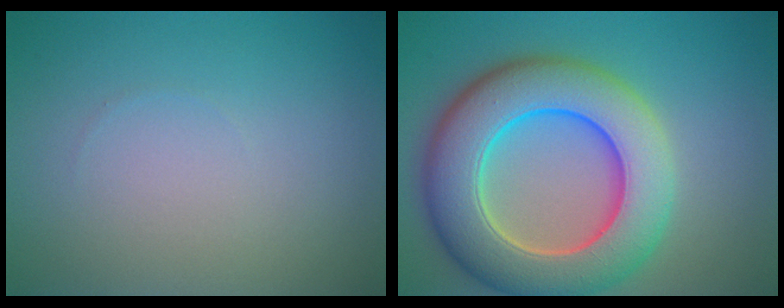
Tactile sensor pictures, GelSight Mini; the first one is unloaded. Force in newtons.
{"total": 11.1, "press": 11.1, "slide": 0.3}